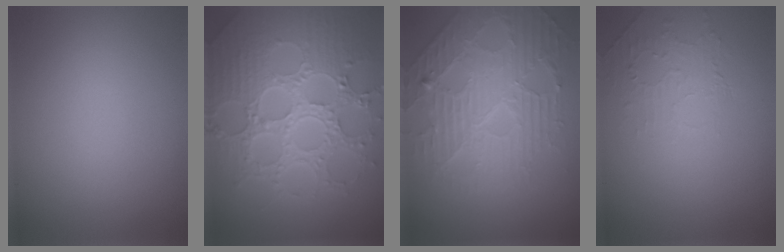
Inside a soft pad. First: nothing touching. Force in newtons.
{"total": 8.3, "press": 6.1, "slide": 5.6}
{"total": 4.7, "press": 4.6, "slide": 0.6}
{"total": 1.9, "press": 0.3, "slide": 1.9}